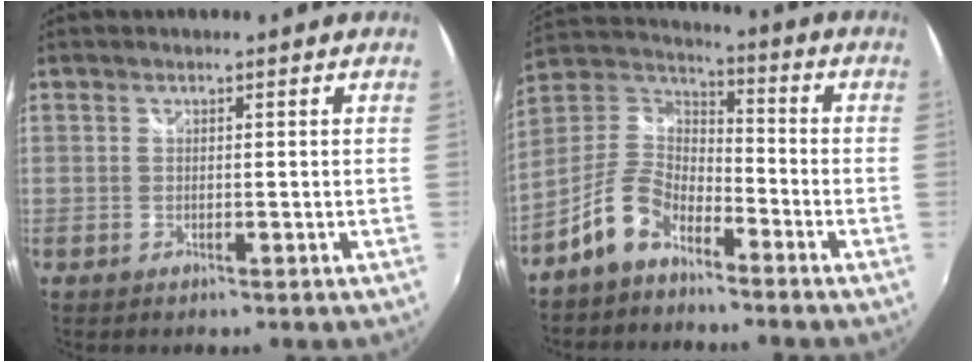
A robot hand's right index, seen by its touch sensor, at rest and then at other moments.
{"total": 9.9, "force": [-6.3, 4.9, 5.8], "torque": [-0.131, 0.023, -0.128]}